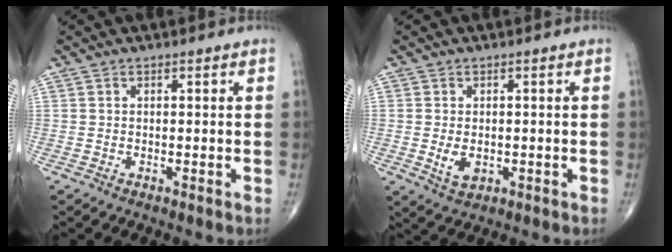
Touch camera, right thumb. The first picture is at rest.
{"total": 4.0, "force": [-0.7, 2.6, 3.0], "torque": [-0.050, -0.006, -0.004]}